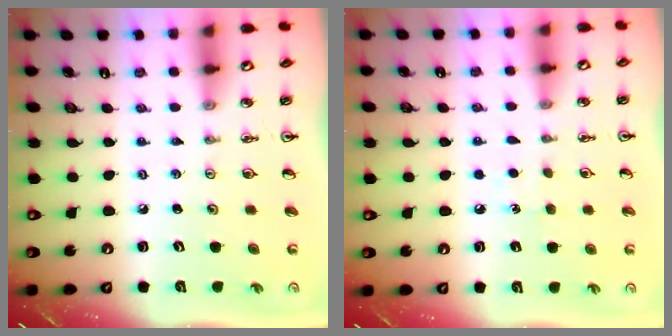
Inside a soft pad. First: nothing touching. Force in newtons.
{"total": 4.9, "press": 4.9, "slide": 0.5}